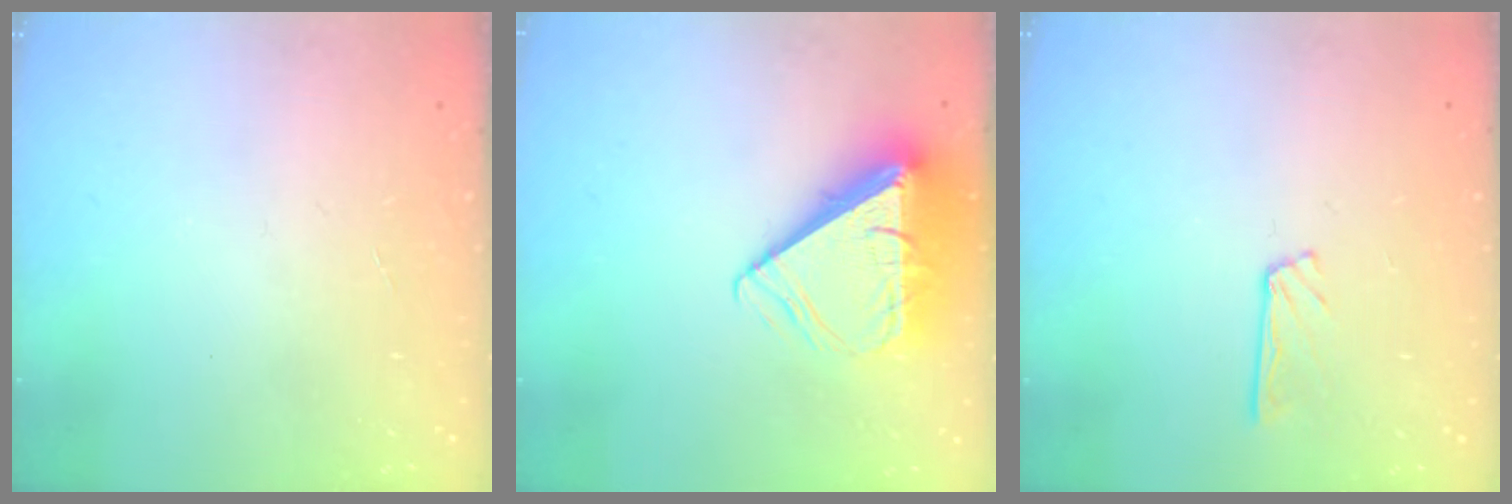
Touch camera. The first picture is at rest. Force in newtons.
{"total": 11.2, "press": 11.1, "slide": 1.4}
{"total": 4.8, "press": 4.8, "slide": 0.4}